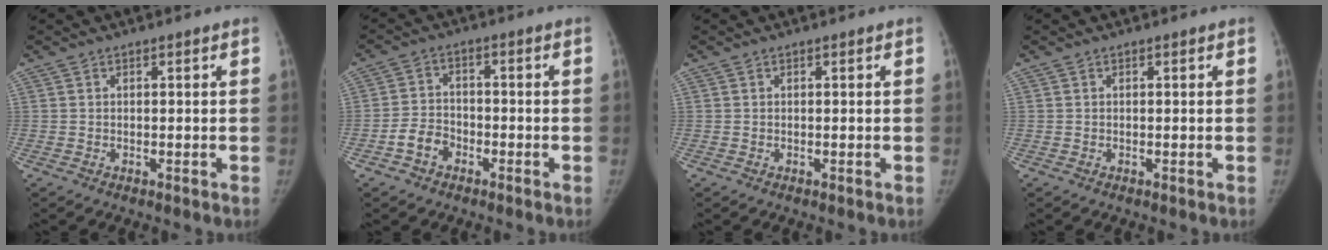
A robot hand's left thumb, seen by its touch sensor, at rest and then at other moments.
{"total": 5.2, "force": [-2.7, 3.8, 2.2], "torque": [-0.031, 0.027, -0.053]}
{"total": 0.0}
{"total": 0.0}